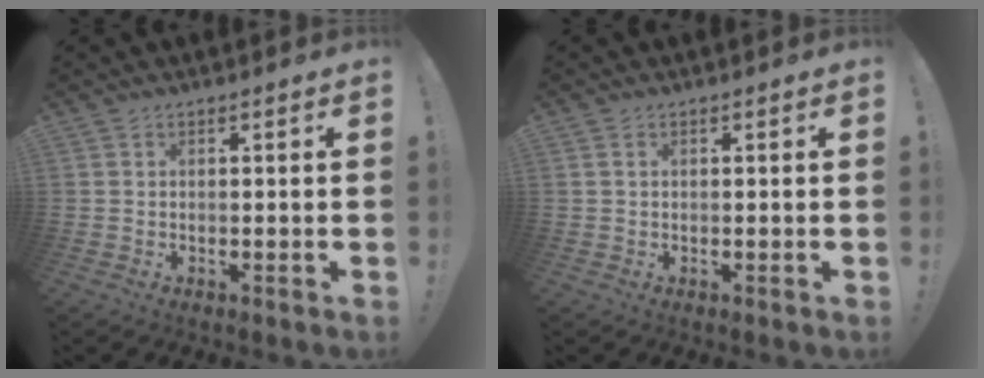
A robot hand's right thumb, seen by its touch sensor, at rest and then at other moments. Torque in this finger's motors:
{"motor_torque": [0.00, -0.12, -0.11, 0.08, 0.05]}